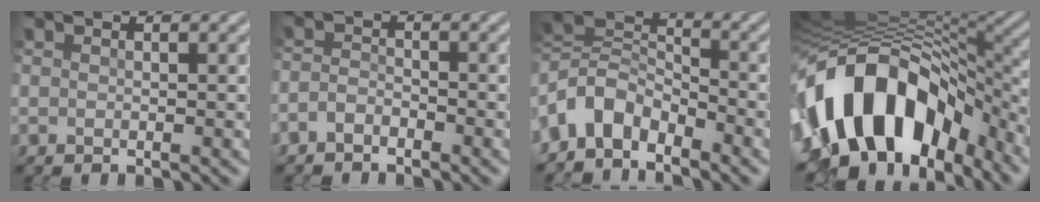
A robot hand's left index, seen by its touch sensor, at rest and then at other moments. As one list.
[{"total": 1.6, "force": [-1.3, 0.7, 0.7], "torque": [-0.014, 0.003, -0.030]}, {"total": 6.0, "force": [-3.7, 3.6, 3.1], "torque": [-0.056, 0.003, -0.088]}, {"total": 15.0, "force": [-5.2, 9.1, 10.8], "torque": [-0.186, 0.012, -0.095]}]